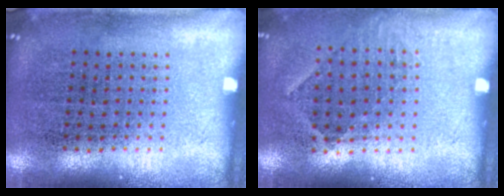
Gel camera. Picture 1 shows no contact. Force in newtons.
{"total": 0.9, "press": 0.7, "slide": 0.5}